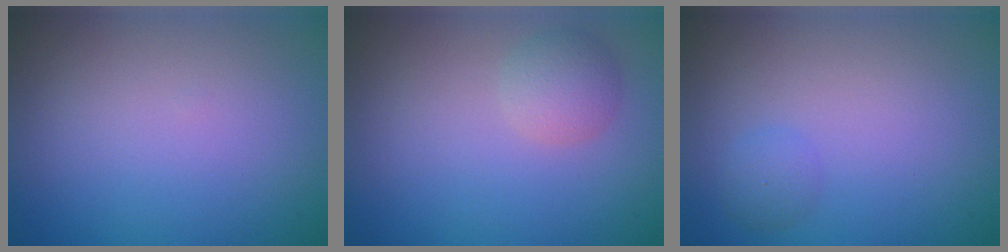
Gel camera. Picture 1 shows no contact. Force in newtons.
{"total": 2.2, "press": 2.2, "slide": 0.1}
{"total": 1.3, "press": 1.2, "slide": 0.1}